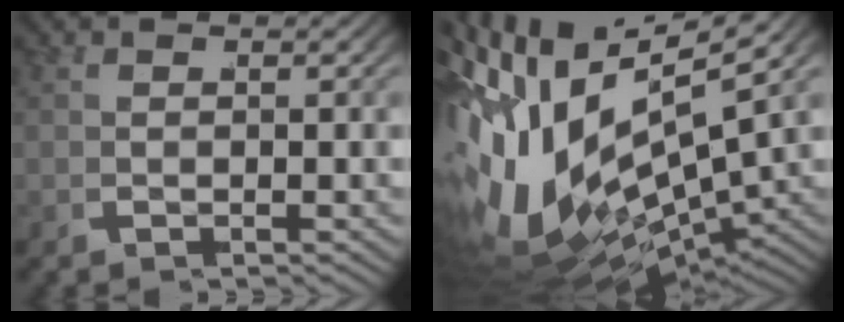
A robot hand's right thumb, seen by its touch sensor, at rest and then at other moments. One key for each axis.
{"total": 19.0, "fx": -3.2, "fy": 12.7, "fz": 13.7, "tx": -0.279, "ty": -0.053, "tz": -0.024}